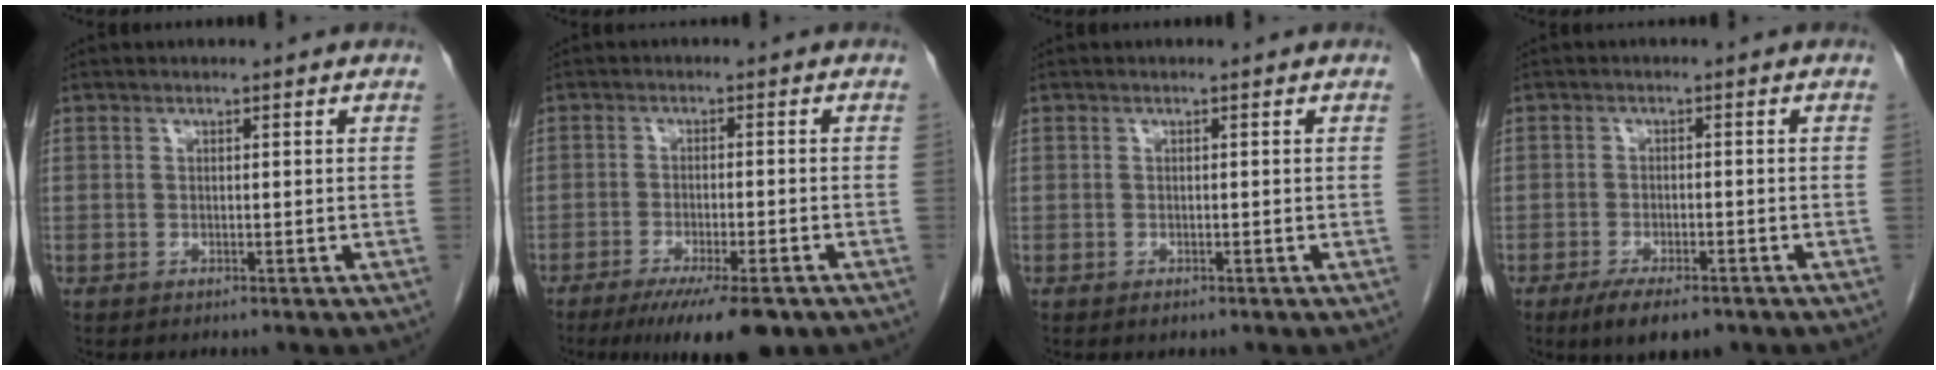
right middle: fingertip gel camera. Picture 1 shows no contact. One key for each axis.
{"total": 10.4, "fx": -7.3, "fy": 1.8, "fz": 7.2, "tx": -0.102, "ty": -0.018, "tz": -0.110}
{"total": 0.6, "fx": -0.4, "fy": 0.3, "fz": 0.3, "tx": -0.006, "ty": 0.000, "tz": -0.004}
{"total": 6.0, "fx": -4.2, "fy": 1.9, "fz": 3.9, "tx": -0.064, "ty": -0.008, "tz": -0.064}